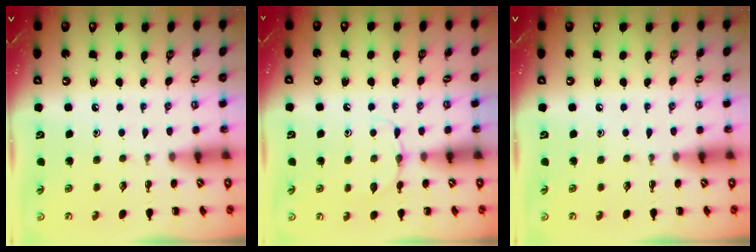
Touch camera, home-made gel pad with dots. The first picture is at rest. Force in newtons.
{"total": 5.9, "press": 5.8, "slide": 1.4}
{"total": 0.0}